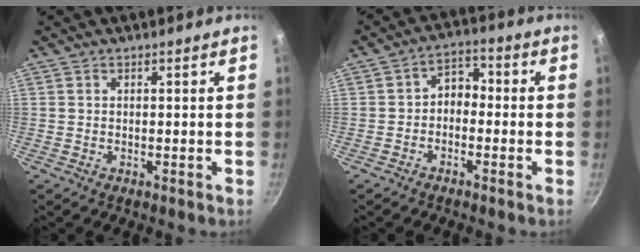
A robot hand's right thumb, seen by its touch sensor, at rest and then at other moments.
{"total": 4.6, "force": [-1.1, 3.3, 2.9], "torque": [-0.024, 0.025, -0.029]}